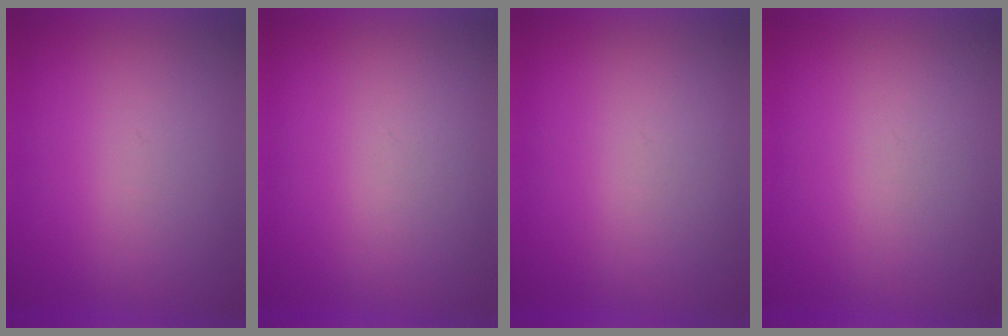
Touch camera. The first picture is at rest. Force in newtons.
{"total": 1.2}
{"total": 1.1}
{"total": 1.0}